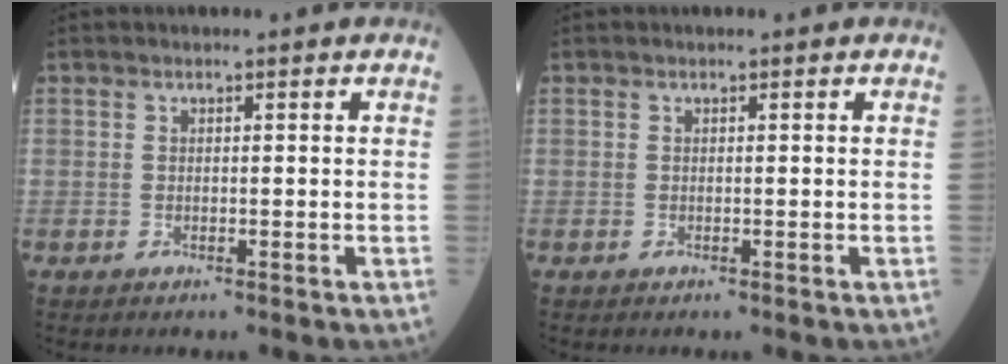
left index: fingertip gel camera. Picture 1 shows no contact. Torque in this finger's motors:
{"motor_torque": [0.05, 0.05, 0.00, 0.00]}